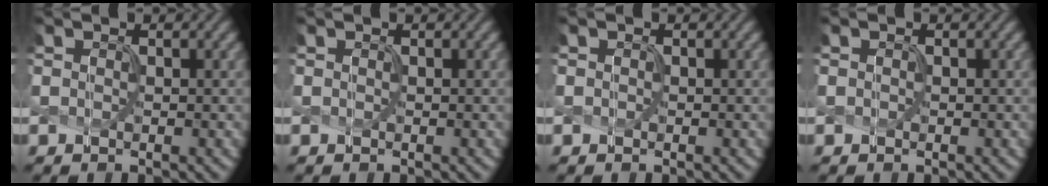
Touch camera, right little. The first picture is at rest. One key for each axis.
{"total": 0.0}
{"total": 0.0}
{"total": 0.0}